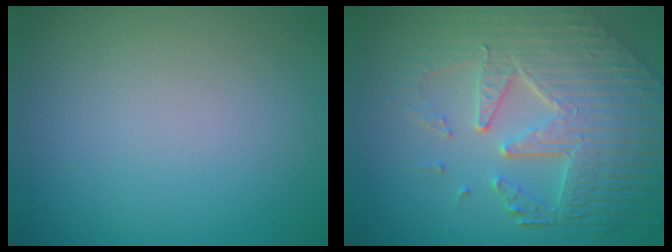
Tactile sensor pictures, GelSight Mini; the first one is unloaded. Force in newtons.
{"total": 8.2, "press": 5.9, "slide": 5.6}